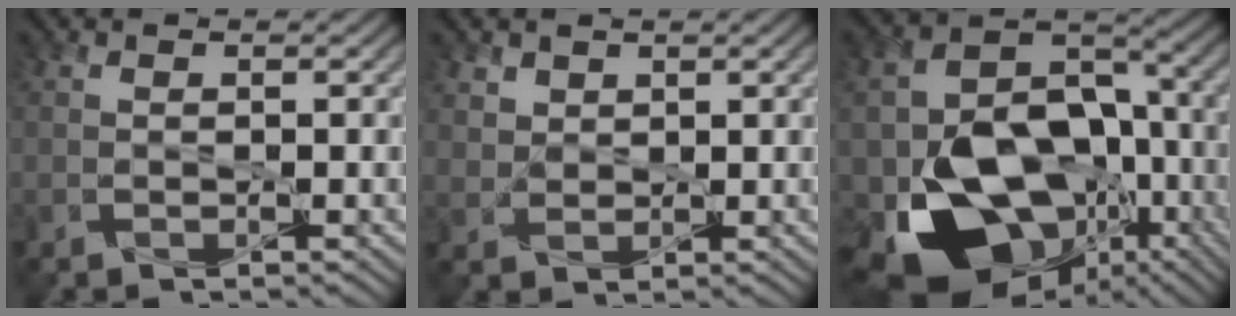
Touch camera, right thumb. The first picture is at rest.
{"total": 2.8, "force": [1.8, 2.0, 0.8], "torque": [-0.035, -0.009, 0.047]}
{"total": 17.9, "force": [-6.8, 12.7, 10.7], "torque": [-0.184, -0.041, -0.106]}